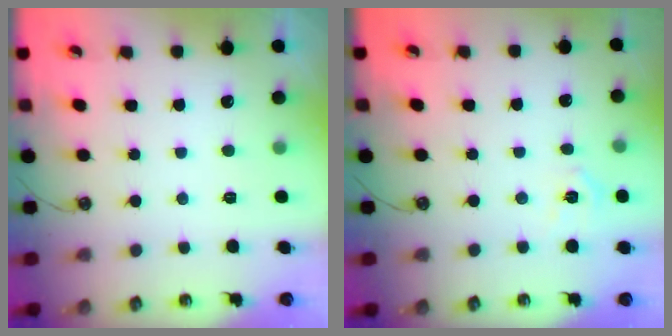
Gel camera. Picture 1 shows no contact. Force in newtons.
{"total": 4.5, "press": 4.5, "slide": 0.5}